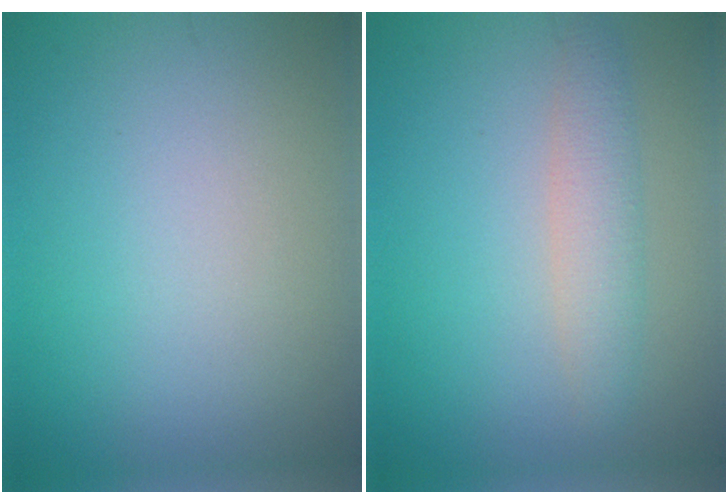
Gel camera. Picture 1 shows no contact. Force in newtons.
{"total": 2.5, "press": 2.5, "slide": 0.1}